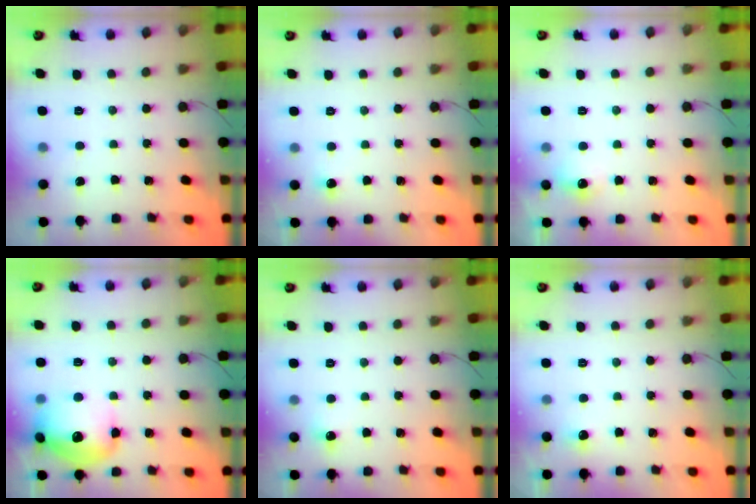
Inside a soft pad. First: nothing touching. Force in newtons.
{"total": 3.0, "press": 2.8, "slide": 1.2}
{"total": 5.3, "press": 5.1, "slide": 1.2}
{"total": 16.2, "press": 16.1, "slide": 1.8}
{"total": 4.8, "press": 4.5, "slide": 1.4}
{"total": 3.6, "press": 3.3, "slide": 1.5}